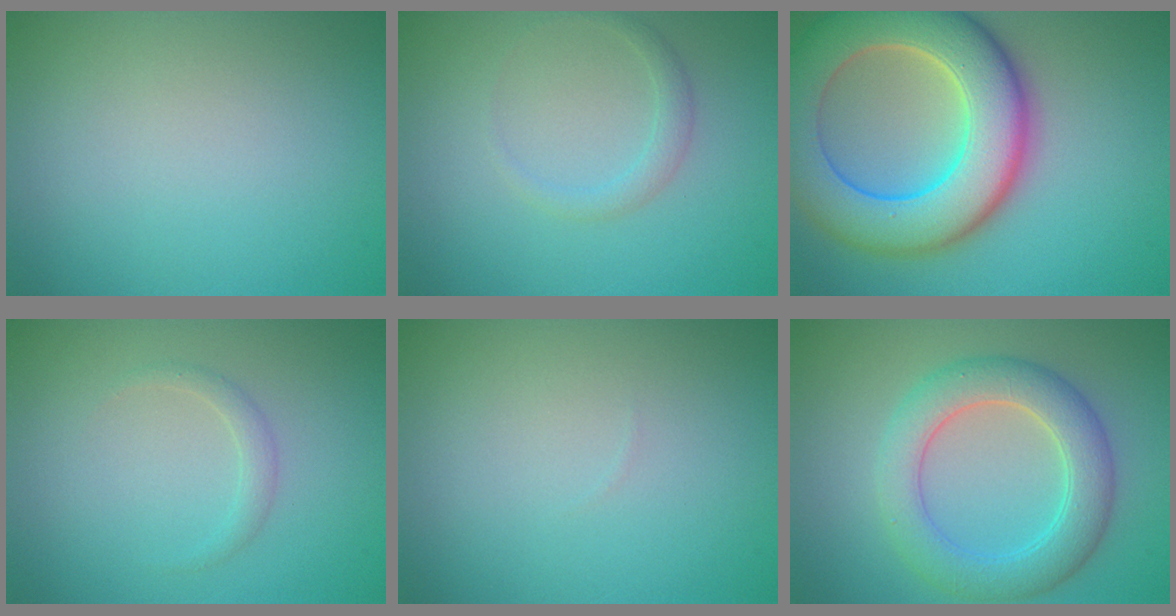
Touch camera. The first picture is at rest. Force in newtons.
{"total": 1.3, "press": 1.3, "slide": 0.0}
{"total": 11.3, "press": 11.3, "slide": 0.5}
{"total": 1.1, "press": 1.1, "slide": 0.0}
{"total": 0.0}
{"total": 5.4, "press": 5.4, "slide": 0.2}